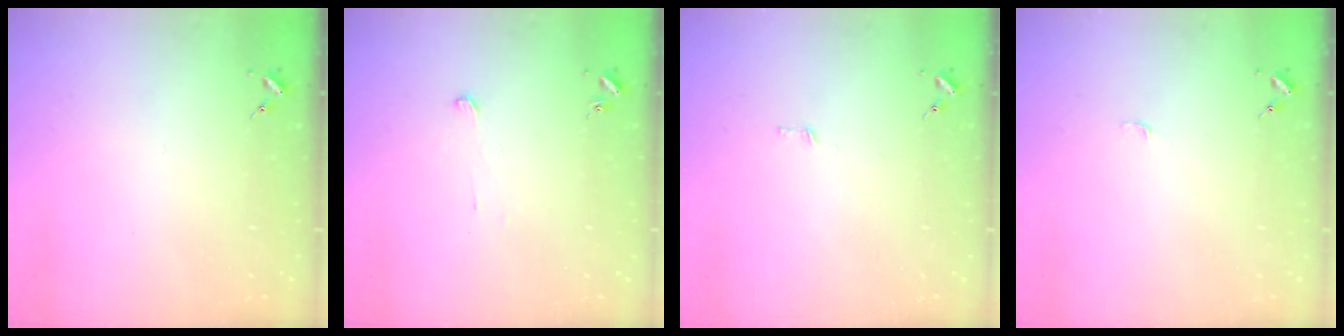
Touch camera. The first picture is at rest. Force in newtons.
{"total": 2.6, "press": 2.6, "slide": 0.2}
{"total": 2.8, "press": 2.8, "slide": 0.2}
{"total": 2.7, "press": 2.7, "slide": 0.3}